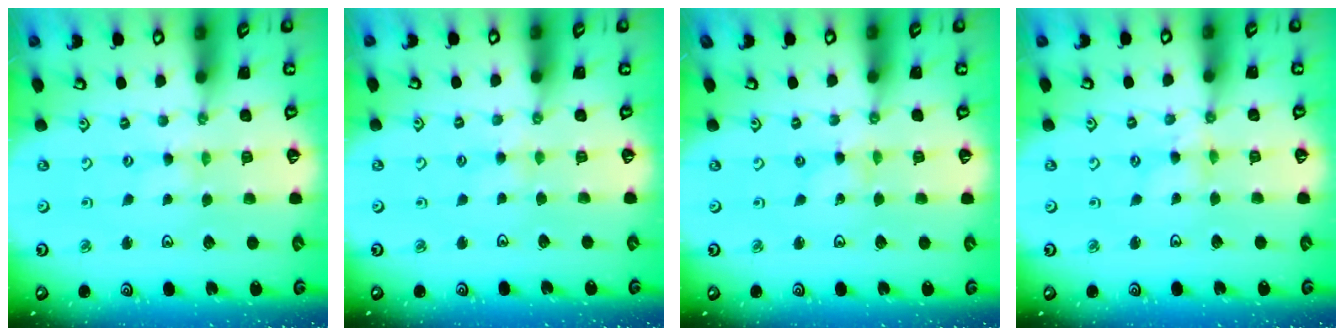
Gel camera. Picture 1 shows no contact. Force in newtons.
{"total": 2.8, "press": 2.8, "slide": 0.4}
{"total": 0.0}
{"total": 1.6, "press": 1.6, "slide": 0.2}